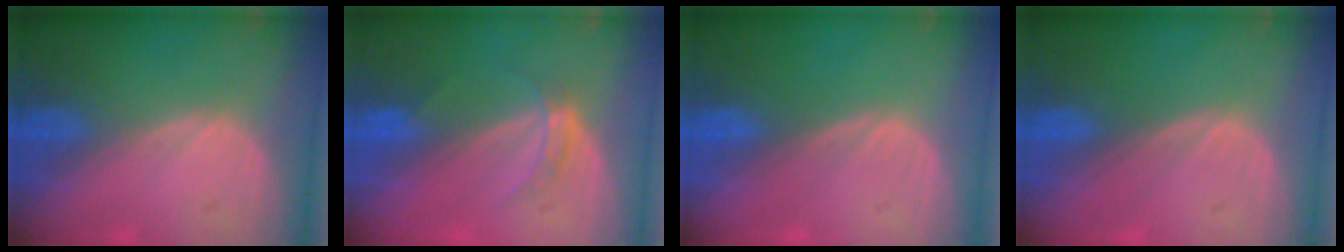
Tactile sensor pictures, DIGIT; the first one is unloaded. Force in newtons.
{"total": 2.8, "press": 2.5, "slide": 1.3}
{"total": 0.0}
{"total": 0.0}